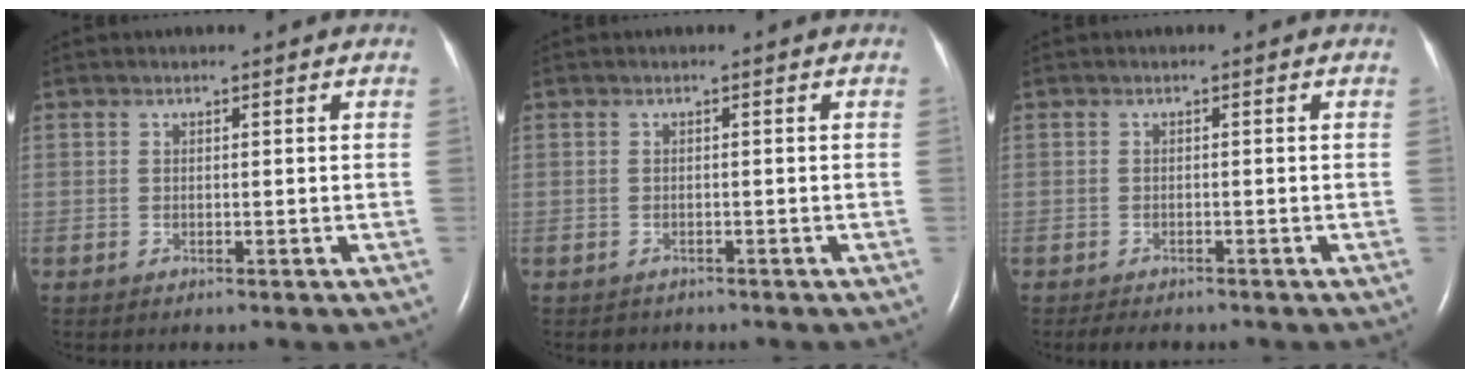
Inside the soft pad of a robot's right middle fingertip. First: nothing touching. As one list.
[{"total": 1.1, "force": [-0.9, 0.6, -0.1], "torque": [-0.007, 0.001, -0.013]}, {"total": 2.7, "force": [-2.3, 1.0, 1.2], "torque": [-0.024, -0.006, -0.027]}]